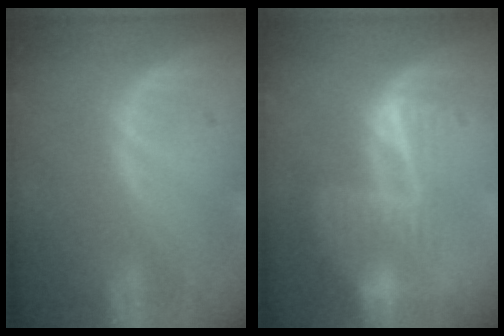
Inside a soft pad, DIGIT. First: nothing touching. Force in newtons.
{"total": 6.7, "press": 5.7, "slide": 3.6}